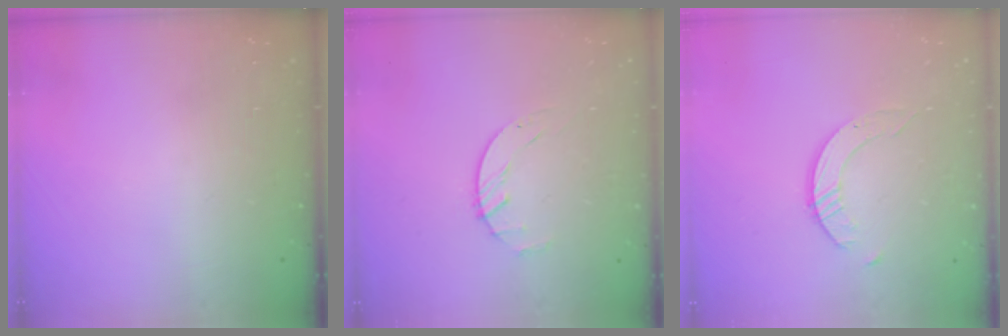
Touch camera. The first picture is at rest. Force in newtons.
{"total": 1.6, "press": 1.6, "slide": 0.3}
{"total": 2.4, "press": 2.4, "slide": 0.3}